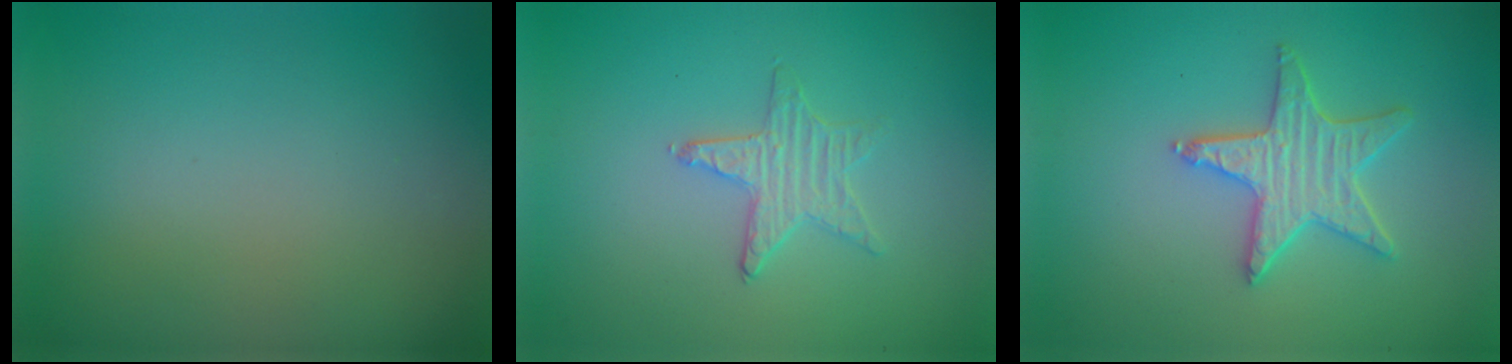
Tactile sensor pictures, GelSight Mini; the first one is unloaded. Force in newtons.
{"total": 1.2, "press": 1.2, "slide": 0.1}
{"total": 3.9, "press": 3.6, "slide": 1.6}